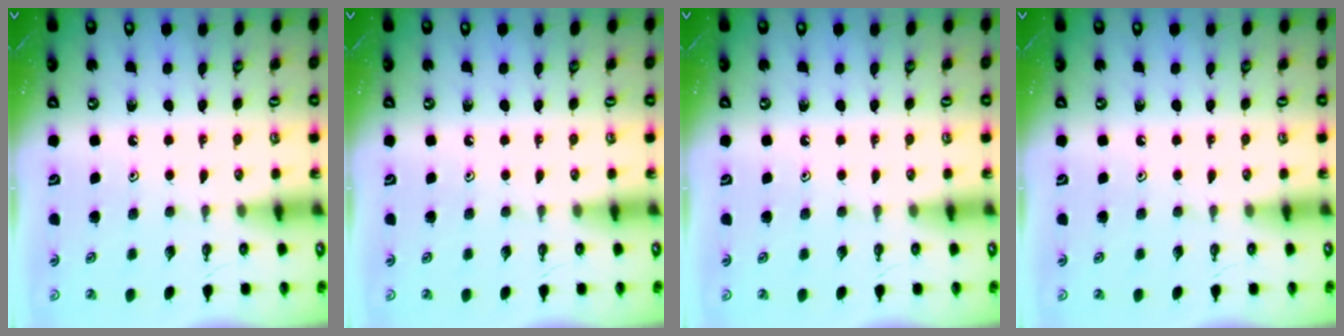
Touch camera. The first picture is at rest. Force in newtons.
{"total": 0.0}
{"total": 0.0}
{"total": 0.0}